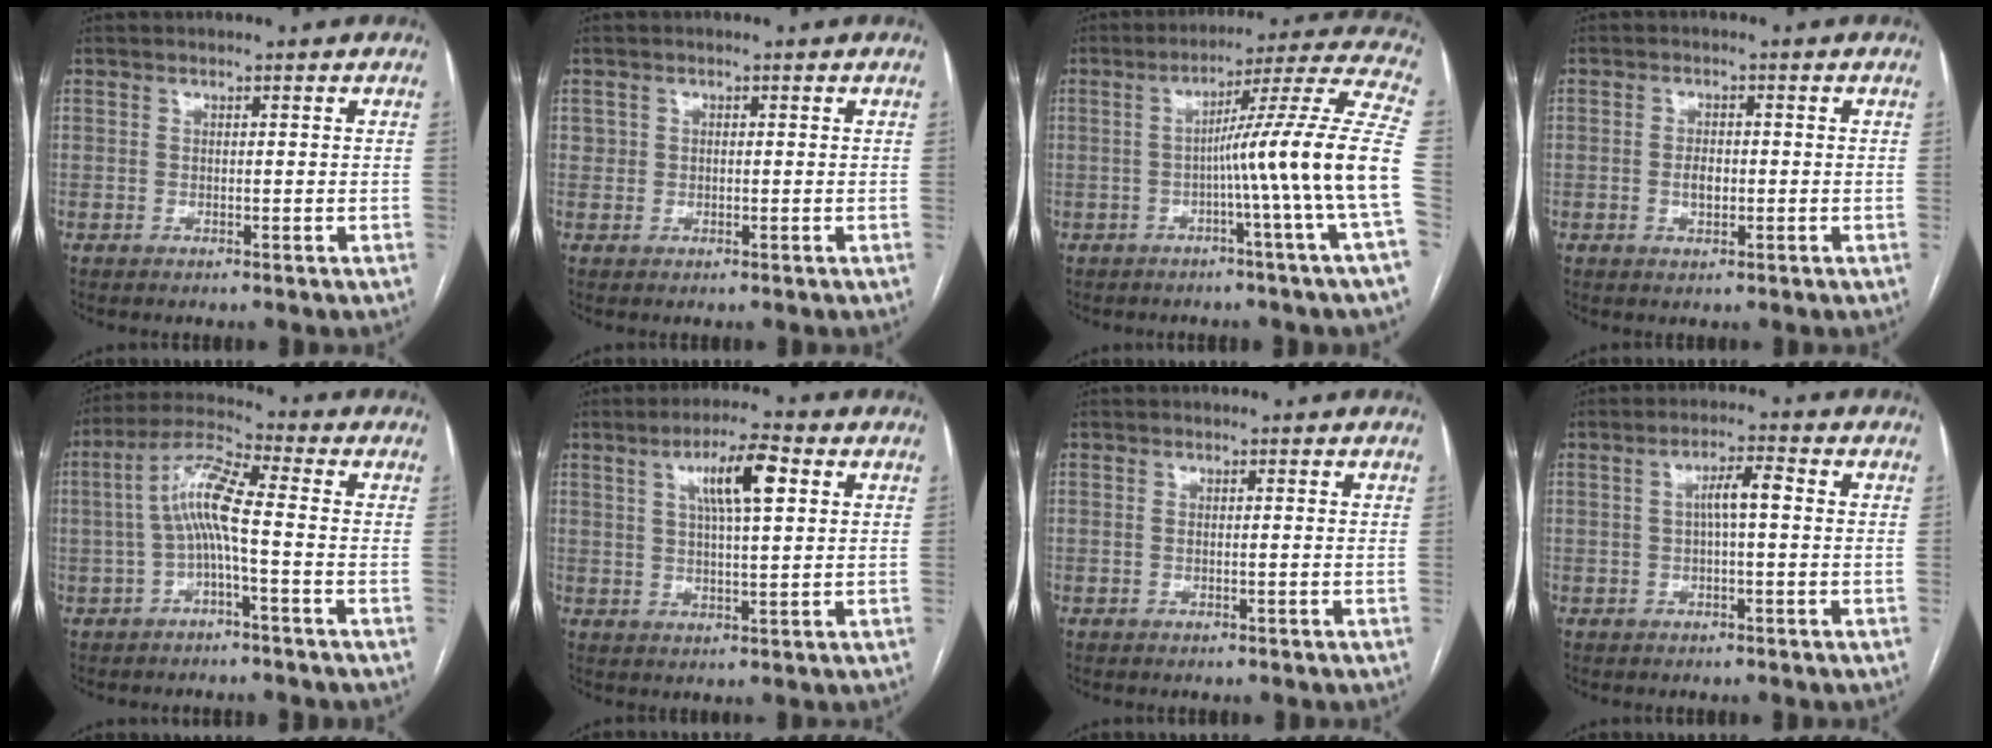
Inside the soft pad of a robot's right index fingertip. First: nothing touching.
{"total": 1.3, "force": [0.3, 1.2, 0.2], "torque": [0.007, 0.006, 0.002]}
{"total": 16.7, "force": [-3.2, -3.3, 16.1], "torque": [-0.215, 0.008, -0.061]}
{"total": 2.4, "force": [-0.5, 1.2, 2.0], "torque": [-0.036, 0.000, -0.006]}
{"total": 8.0, "force": [-0.8, 0.9, 7.9], "torque": [-0.159, 0.025, -0.020]}
{"total": 8.0, "force": [2.9, 1.2, 7.4], "torque": [-0.131, 0.010, 0.050]}
{"total": 0.6, "force": [-0.1, 0.1, 0.5], "torque": [-0.012, -0.001, 0.001]}
{"total": 3.9, "force": [0.3, 0.6, 3.9], "torque": [-0.070, 0.012, 0.004]}